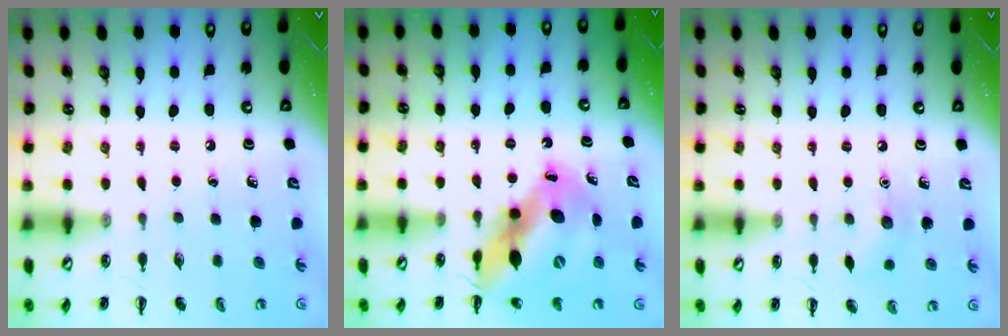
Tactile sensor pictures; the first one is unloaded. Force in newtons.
{"total": 13.4, "press": 12.9, "slide": 3.8}
{"total": 6.4, "press": 6.2, "slide": 1.8}